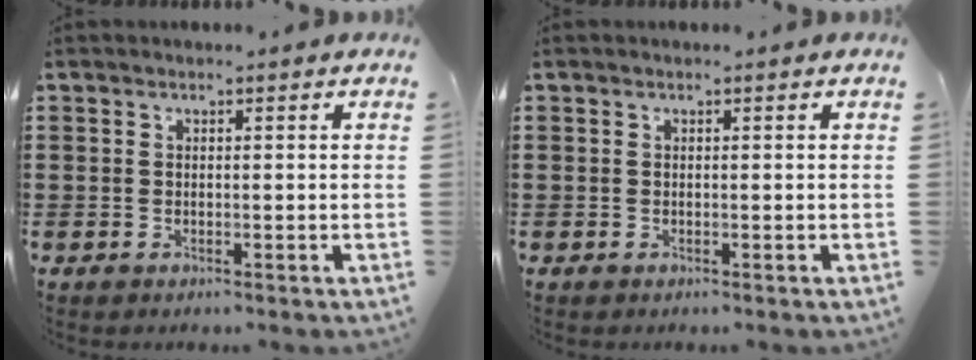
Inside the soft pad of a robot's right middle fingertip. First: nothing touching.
{"total": 0.0}